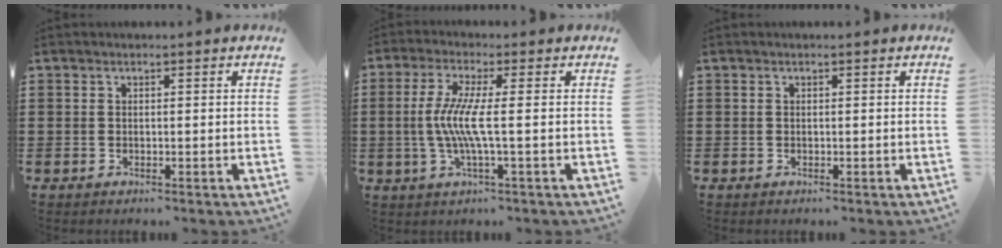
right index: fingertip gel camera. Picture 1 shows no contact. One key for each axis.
{"total": 6.4, "fx": -0.5, "fy": 0.0, "fz": 6.4, "tx": -0.145, "ty": -0.018, "tz": -0.021}
{"total": 0.0}